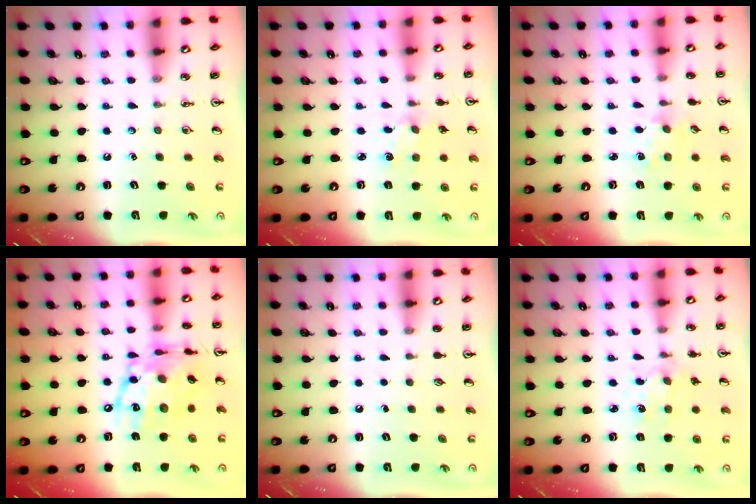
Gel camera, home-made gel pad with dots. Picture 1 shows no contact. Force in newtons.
{"total": 2.7, "press": 2.7, "slide": 0.3}
{"total": 1.4, "press": 1.3, "slide": 0.2}
{"total": 16.4, "press": 16.3, "slide": 1.5}
{"total": 0.0}
{"total": 2.0, "press": 2.0, "slide": 0.3}